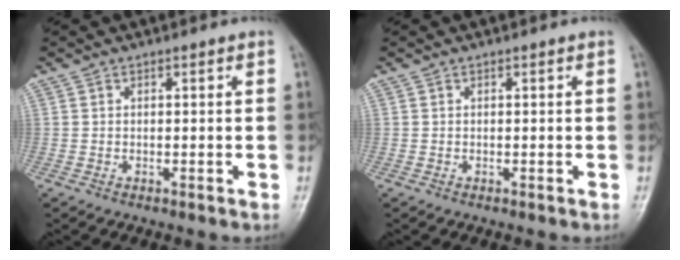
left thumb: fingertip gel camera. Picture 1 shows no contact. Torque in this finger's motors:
{"motor_torque": [0.05, -0.03, -0.10, -0.08, 0.00]}